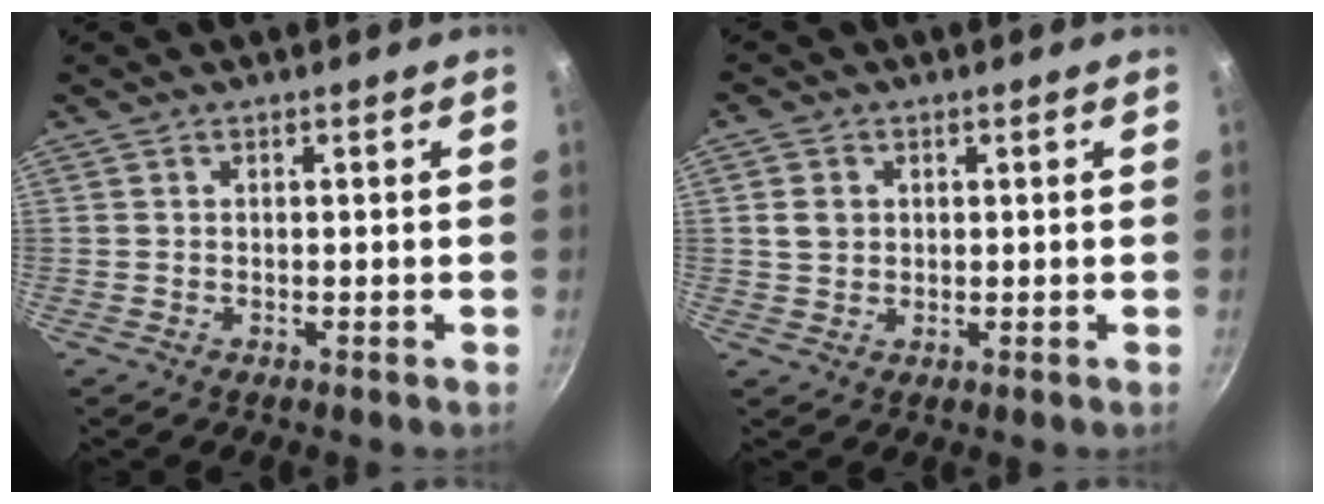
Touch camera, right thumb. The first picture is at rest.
{"total": 3.5, "force": [0.7, 2.8, 1.8], "torque": [-0.026, 0.001, 0.012]}